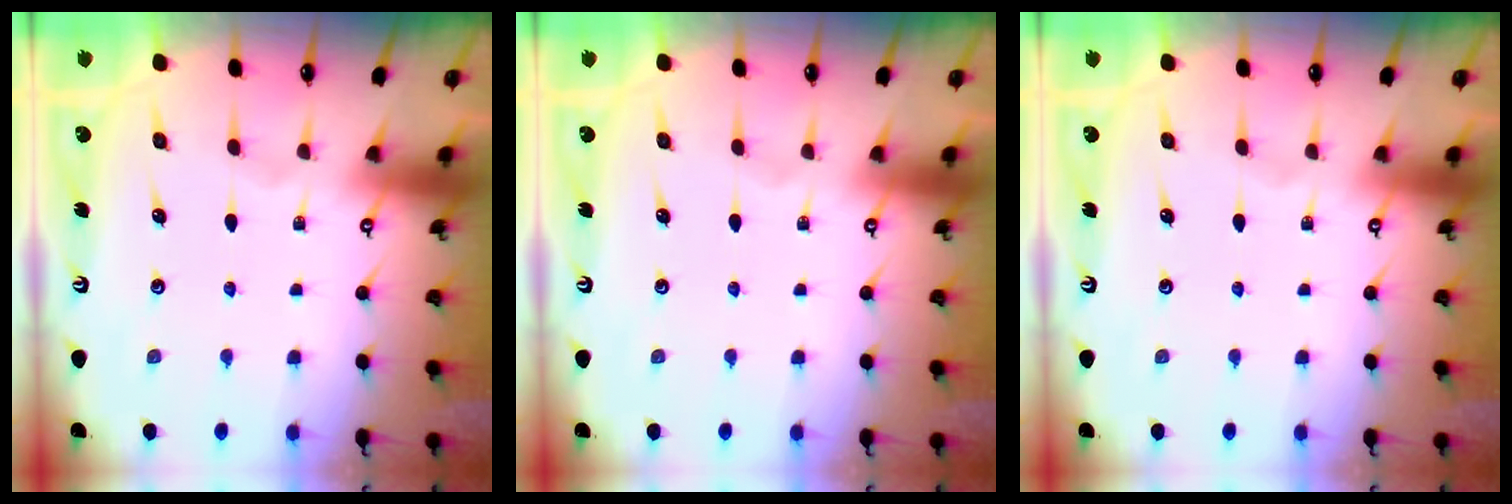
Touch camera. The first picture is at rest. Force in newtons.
{"total": 0.0}
{"total": 0.0}